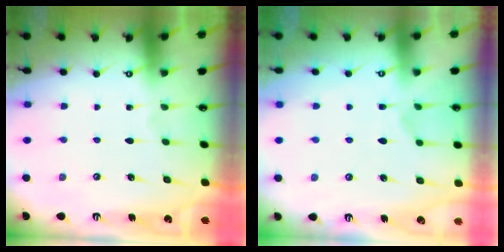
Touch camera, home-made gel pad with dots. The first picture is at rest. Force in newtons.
{"total": 1.4, "press": 0.2, "slide": 1.4}